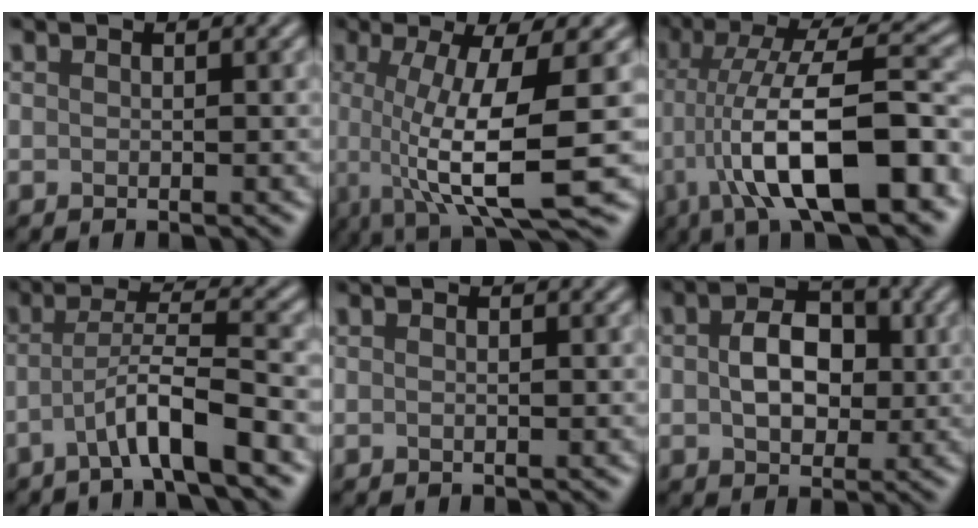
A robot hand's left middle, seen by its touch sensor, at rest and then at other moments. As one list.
[{"total": 10.0, "force": [-0.7, 2.4, 9.7], "torque": [-0.142, -0.005, -0.011]}, {"total": 12.3, "force": [-3.6, 3.4, 11.2], "torque": [-0.175, 0.021, -0.055]}, {"total": 4.6, "force": [-2.3, 0.3, 4.0], "torque": [-0.068, 0.021, -0.046]}, {"total": 1.1, "force": [0.3, 0.6, 0.9], "torque": [0.002, -0.007, -0.008]}, {"total": 4.5, "force": [0.4, 3.0, 3.3], "torque": [-0.060, 0.005, 0.006]}]